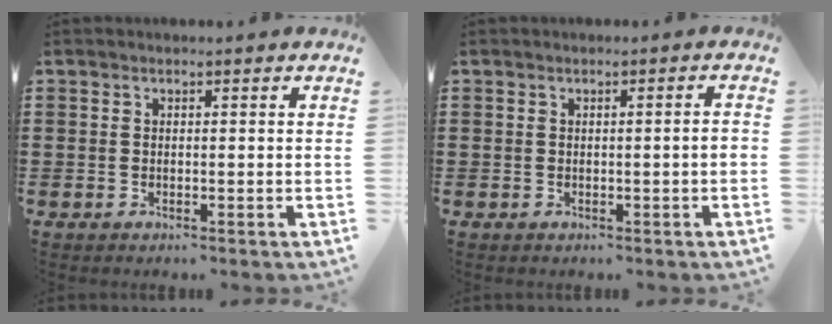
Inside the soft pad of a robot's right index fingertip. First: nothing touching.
{"total": 1.4, "force": [-0.3, -0.1, 1.4], "torque": [-0.022, -0.003, -0.005]}